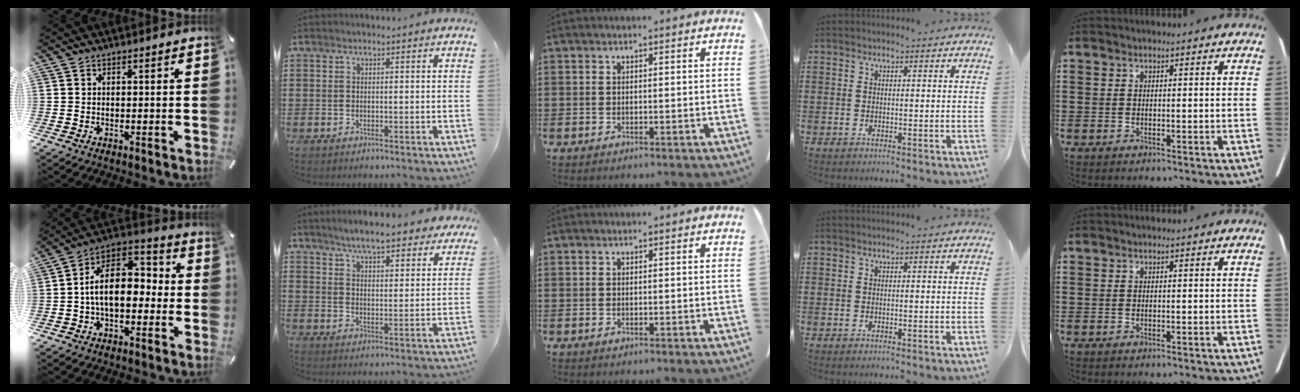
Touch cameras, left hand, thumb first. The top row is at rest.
{"thumb": {"total": 13.3, "force": [-1.6, 8.5, 10.1], "torque": [-0.183, 0.012, -0.031]}, "index": {"total": 6.2, "force": [5.9, 0.4, 2.1], "torque": [-0.055, -0.026, 0.102]}}